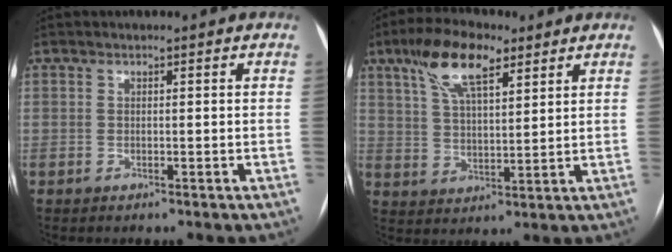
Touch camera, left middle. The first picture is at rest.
{"total": 10.9, "force": [6.5, 3.5, 8.0], "torque": [-0.157, 0.019, 0.121]}